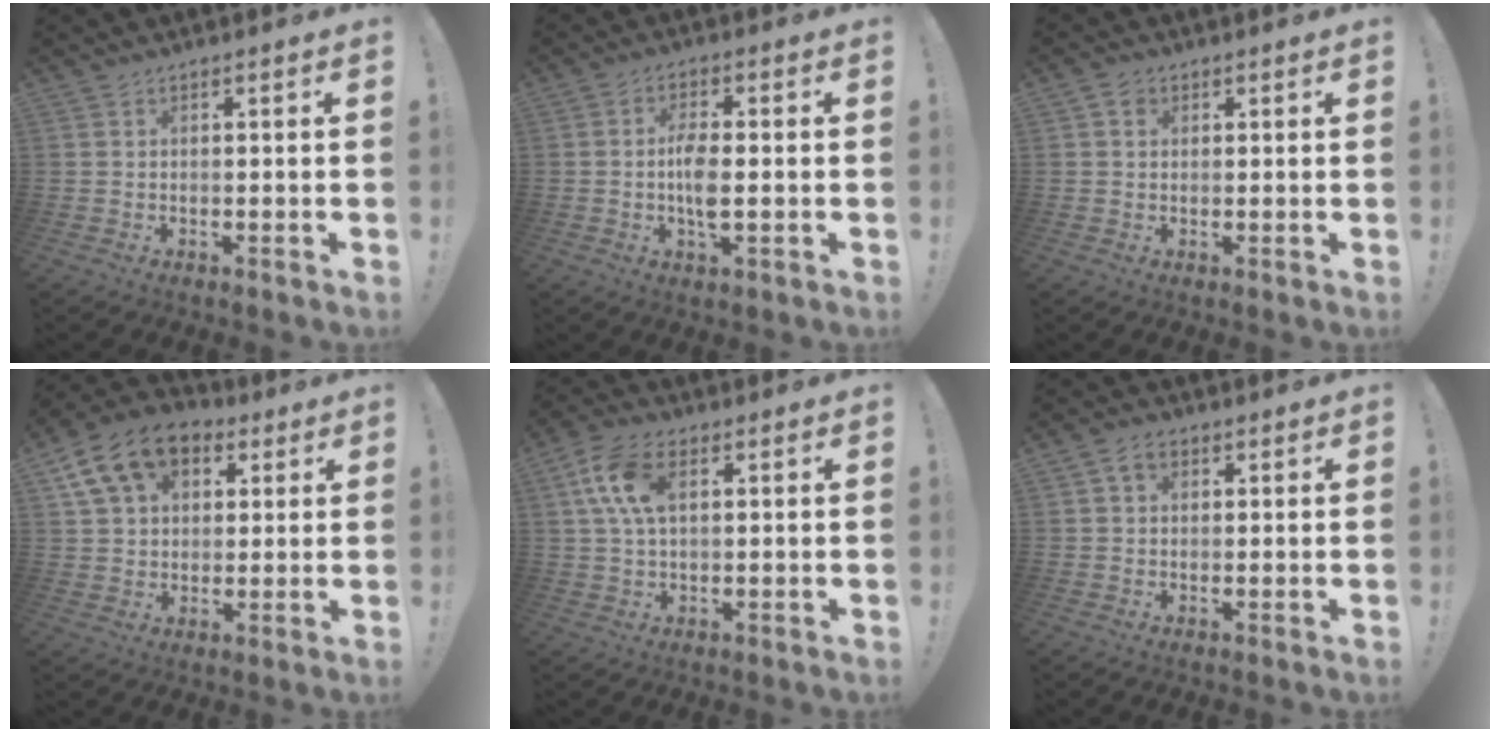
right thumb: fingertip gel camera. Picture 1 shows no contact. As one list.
[{"total": 6.3, "force": [-0.4, 2.2, 6.0], "torque": [-0.111, -0.005, -0.010]}, {"total": 2.2, "force": [0.7, 1.9, 0.8], "torque": [-0.004, -0.002, 0.010]}, {"total": 15.0, "force": [6.7, 10.6, 8.2], "torque": [-0.137, -0.018, 0.132]}, {"total": 11.1, "force": [3.0, 6.4, 8.6], "torque": [-0.177, 0.008, 0.057]}, {"total": 4.2, "force": [1.5, 3.0, 2.5], "torque": [-0.039, 0.003, 0.028]}]